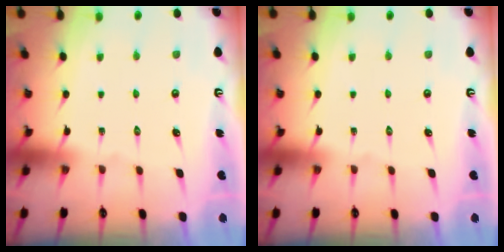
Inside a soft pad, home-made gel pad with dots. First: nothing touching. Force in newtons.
{"total": 0.0}